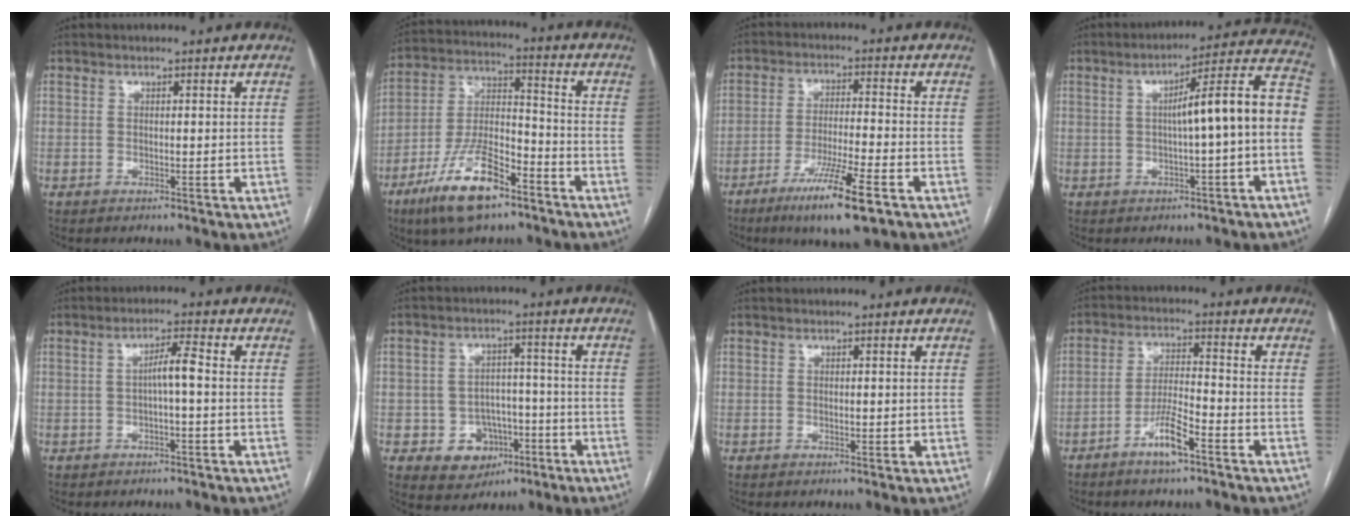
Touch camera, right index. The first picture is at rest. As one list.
[{"total": 14.6, "force": [-9.0, 4.8, 10.4], "torque": [-0.210, -0.004, -0.162]}, {"total": 11.1, "force": [-6.4, 0.3, 9.0], "torque": [-0.164, -0.028, -0.108]}, {"total": 11.9, "force": [-0.8, 0.1, 11.9], "torque": [-0.161, 0.038, -0.014]}, {"total": 3.4, "force": [-0.3, 0.1, 3.4], "torque": [-0.059, 0.008, -0.004]}, {"total": 7.4, "force": [-3.8, 5.5, 3.2], "torque": [-0.048, 0.019, -0.052]}, {"total": 0.6, "force": [0.0, 0.4, 0.5], "torque": [-0.005, 0.000, 0.002]}, {"total": 6.5, "force": [-4.1, 0.7, 5.0], "torque": [-0.103, 0.000, -0.076]}]